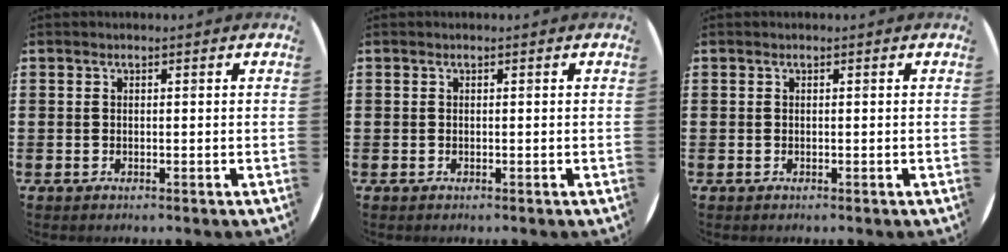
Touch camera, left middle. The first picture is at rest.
{"total": 0.0}
{"total": 0.0}